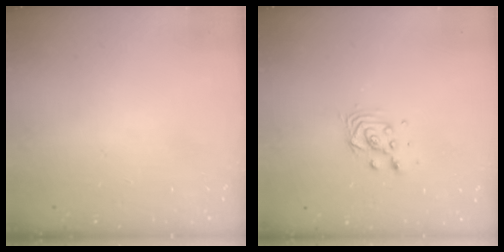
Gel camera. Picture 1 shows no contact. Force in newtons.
{"total": 4.9, "press": 4.9, "slide": 0.4}